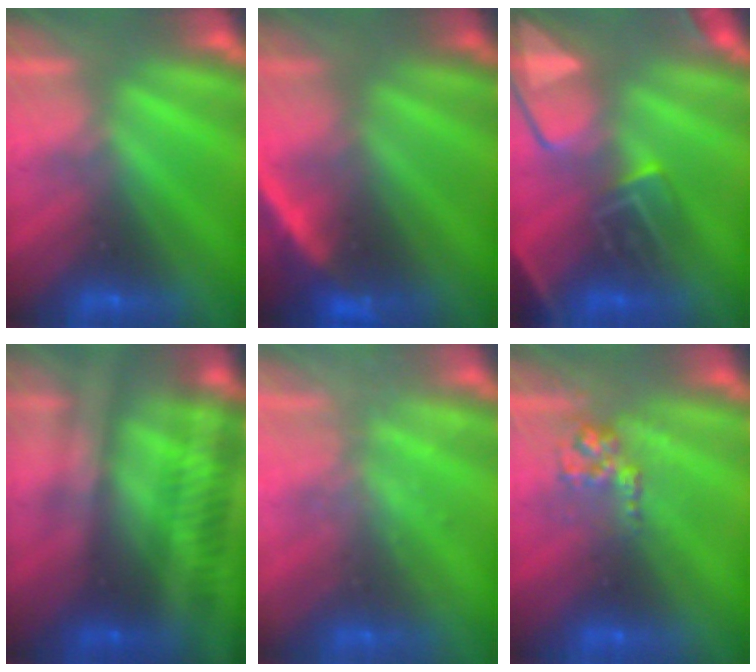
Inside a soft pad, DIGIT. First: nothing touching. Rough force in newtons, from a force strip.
{"total": 2.2}
{"total": 6.1}
{"total": 2.5}
{"total": 1.7}
{"total": 2.7}